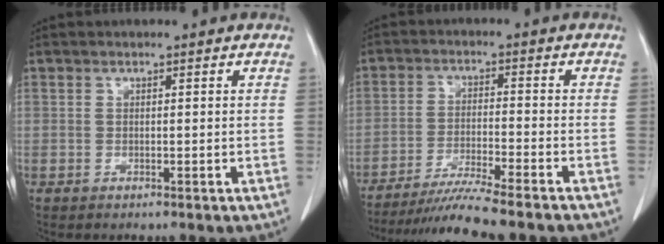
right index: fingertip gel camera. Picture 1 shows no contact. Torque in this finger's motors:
{"motor_torque": [1.01, -0.97, 0.46, 0.20]}